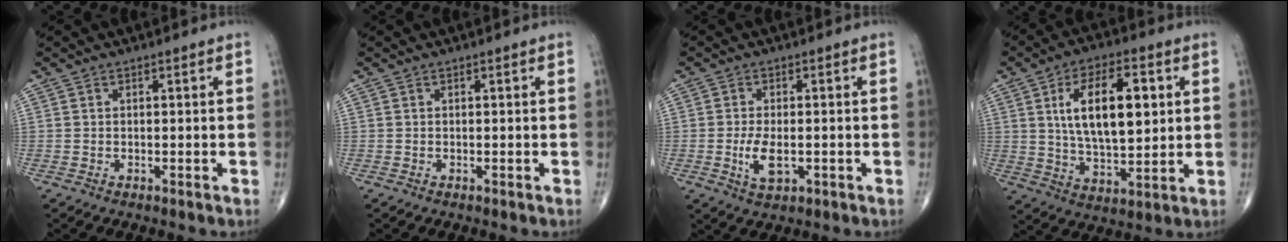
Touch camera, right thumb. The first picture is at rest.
{"total": 0.0}
{"total": 5.3, "force": [-1.1, 2.5, 4.5], "torque": [-0.087, -0.007, -0.017]}
{"total": 16.1, "force": [3.6, 7.5, 13.7], "torque": [-0.214, -0.008, 0.067]}